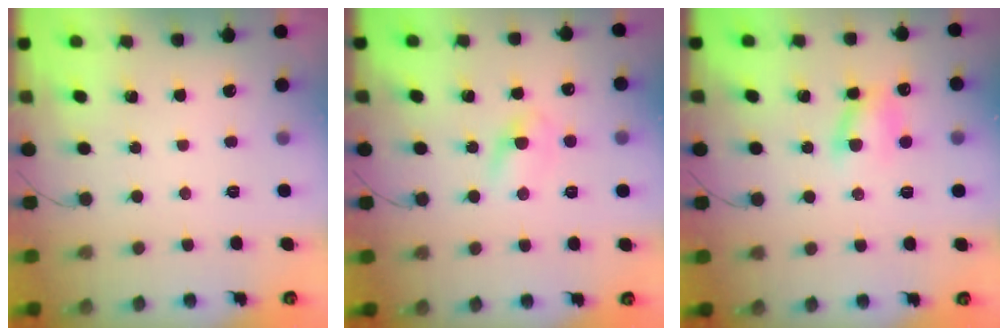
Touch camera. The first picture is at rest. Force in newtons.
{"total": 2.9, "press": 2.7, "slide": 1.2}
{"total": 6.7, "press": 6.6, "slide": 1.3}